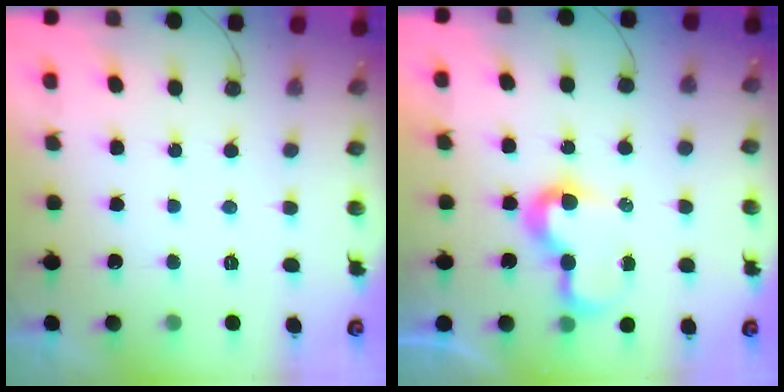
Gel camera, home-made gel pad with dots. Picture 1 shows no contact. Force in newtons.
{"total": 8.0, "press": 8.0, "slide": 0.3}